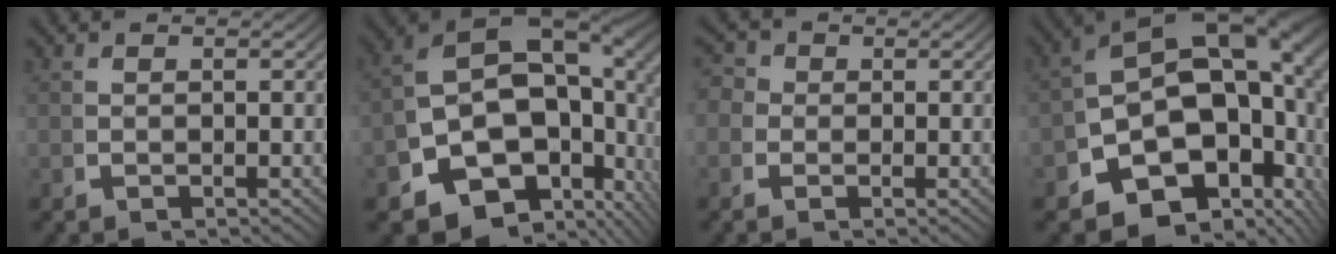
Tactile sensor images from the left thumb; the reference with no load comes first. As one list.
[{"total": 19.6, "force": [-0.9, 13.5, 14.1], "torque": [-0.220, -0.024, -0.024]}, {"total": 3.1, "force": [0.4, 2.8, 1.3], "torque": [-0.024, 0.005, -0.006]}, {"total": 19.3, "force": [0.0, 13.0, 14.2], "torque": [-0.204, -0.008, -0.019]}]